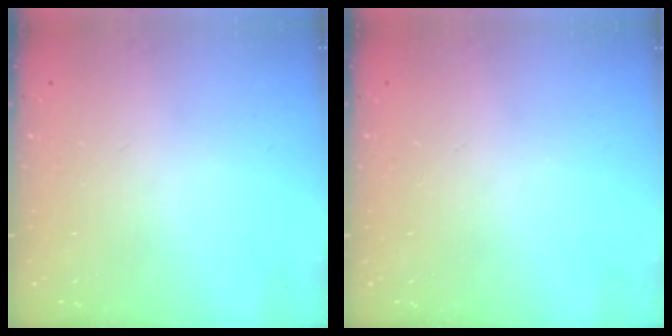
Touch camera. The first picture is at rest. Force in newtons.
{"total": 0.0}